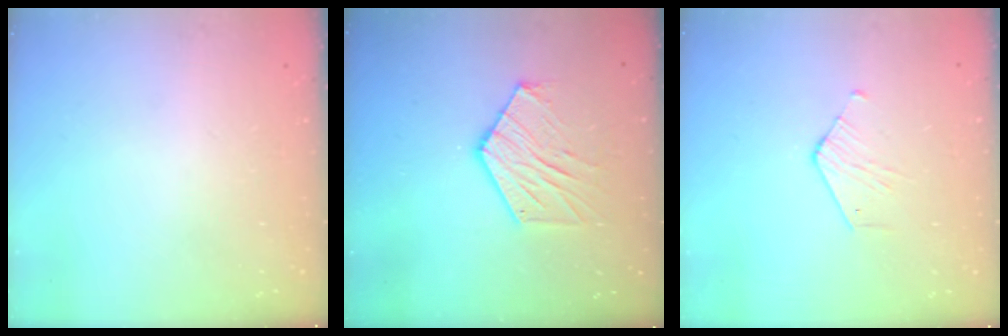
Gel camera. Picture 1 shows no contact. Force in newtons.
{"total": 11.2, "press": 11.1, "slide": 1.0}
{"total": 3.2, "press": 3.2, "slide": 0.3}